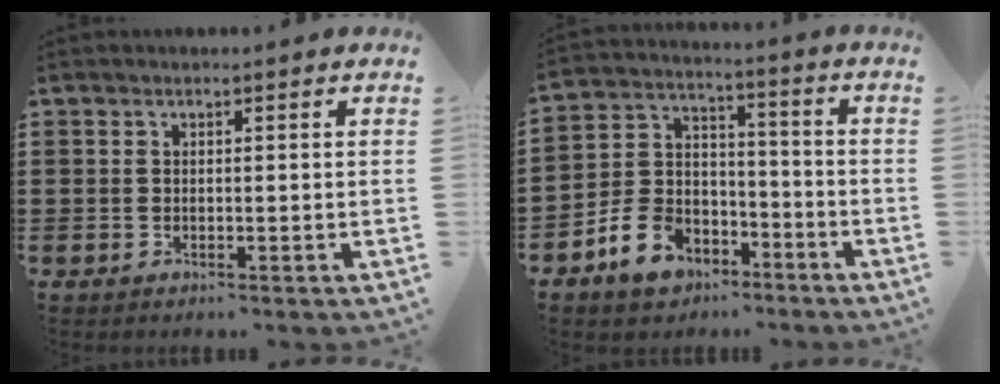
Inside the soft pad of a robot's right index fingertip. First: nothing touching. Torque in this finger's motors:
{"motor_torque": [-0.12, 0.63, -0.66, -0.21]}